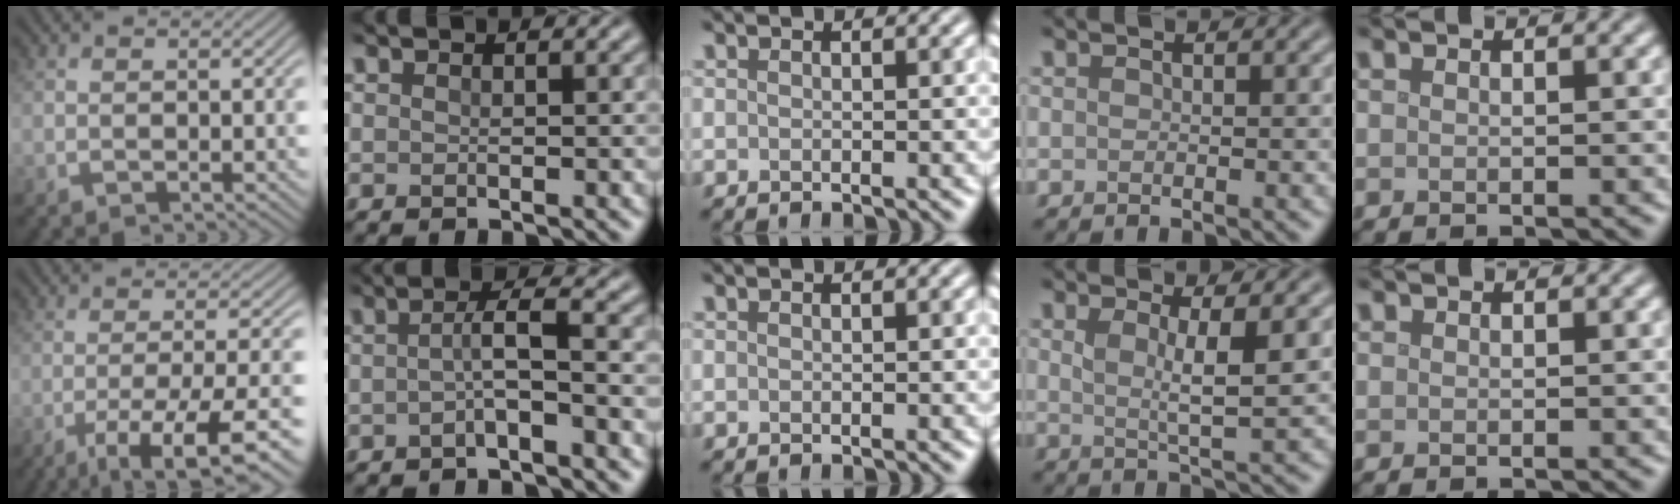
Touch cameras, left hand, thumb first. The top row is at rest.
{"thumb": {"total": 10.9, "force": [-5.5, 2.3, 9.0], "torque": [-0.152, -0.005, -0.075]}, "index": {"total": 2.5, "force": [-0.7, 0.2, 2.4], "torque": [-0.046, 0.007, -0.019]}, "ring": {"total": 3.2, "force": [0.9, 0.7, 3.0], "torque": [-0.047, -0.007, 0.014]}}